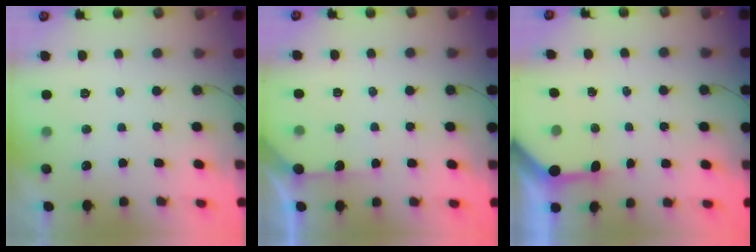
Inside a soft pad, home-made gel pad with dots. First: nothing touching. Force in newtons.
{"total": 6.6, "press": 6.6, "slide": 0.3}
{"total": 3.3, "press": 3.3, "slide": 0.4}